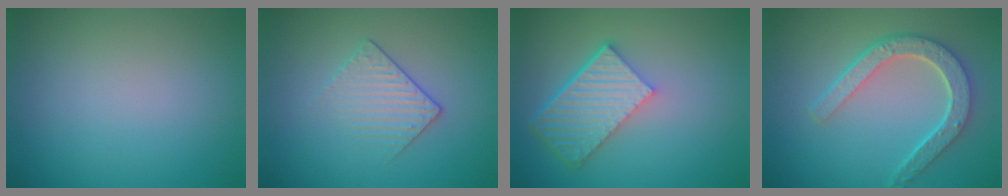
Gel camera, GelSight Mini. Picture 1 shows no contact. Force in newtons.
{"total": 1.9, "press": 1.6, "slide": 1.0}
{"total": 6.2, "press": 4.3, "slide": 4.5}
{"total": 5.1, "press": 4.0, "slide": 3.2}